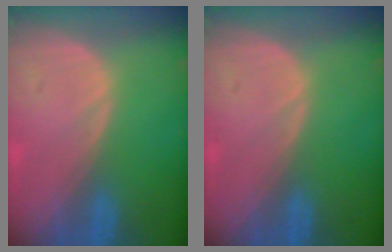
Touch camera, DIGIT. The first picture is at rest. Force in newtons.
{"total": 0.0}